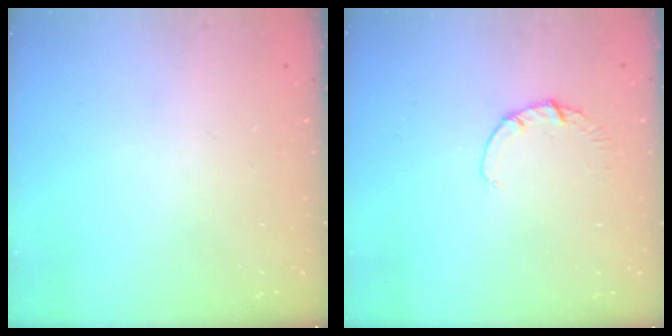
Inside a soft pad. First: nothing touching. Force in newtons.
{"total": 1.9, "press": 1.9, "slide": 0.3}